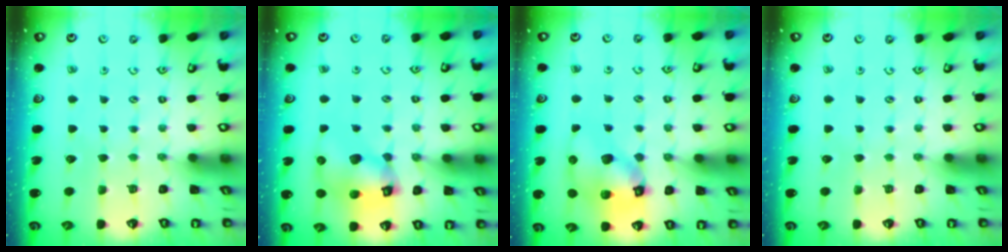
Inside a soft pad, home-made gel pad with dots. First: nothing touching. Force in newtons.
{"total": 11.4, "press": 11.3, "slide": 1.6}
{"total": 12.5, "press": 12.3, "slide": 1.7}
{"total": 0.0}